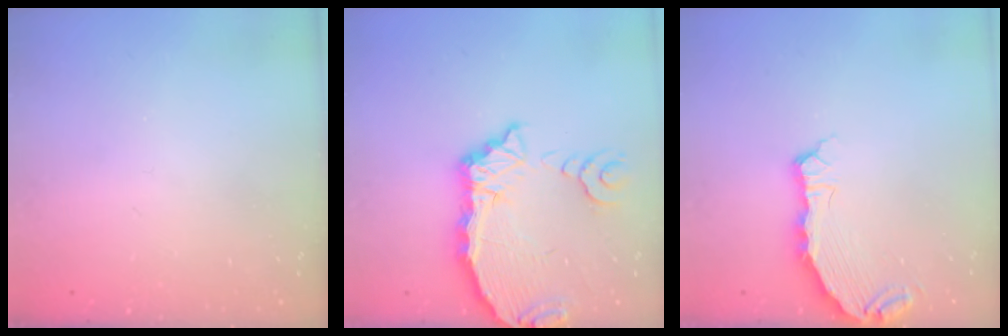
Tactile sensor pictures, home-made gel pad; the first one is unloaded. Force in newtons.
{"total": 11.4, "press": 11.3, "slide": 1.4}
{"total": 7.4, "press": 5.7, "slide": 4.7}